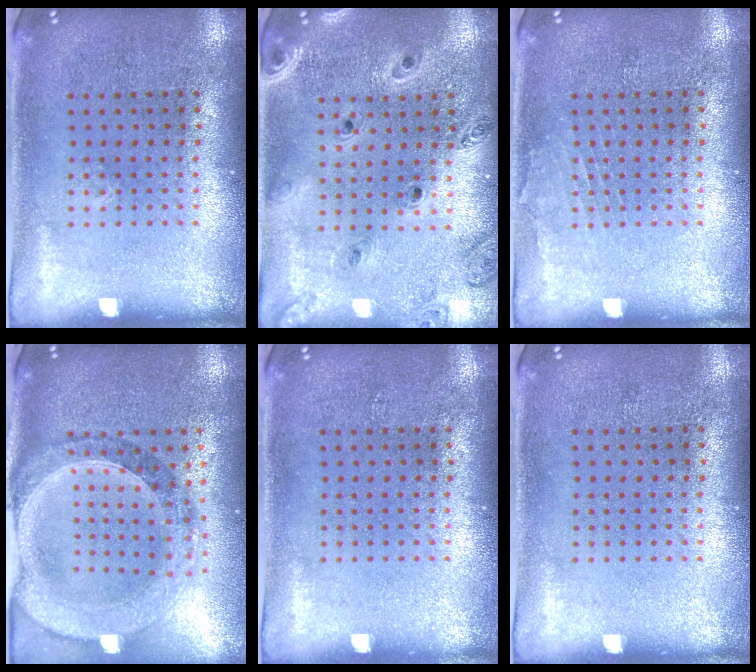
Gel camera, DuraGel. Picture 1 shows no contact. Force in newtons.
{"total": 1.4, "press": 1.4, "slide": 0.1}
{"total": 0.7, "press": 0.7, "slide": 0.1}
{"total": 1.6, "press": 1.5, "slide": 0.5}
{"total": 0.0}
{"total": 0.0}